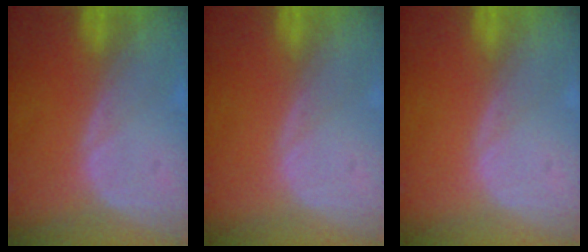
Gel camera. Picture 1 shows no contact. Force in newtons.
{"total": 0.0}
{"total": 0.0}